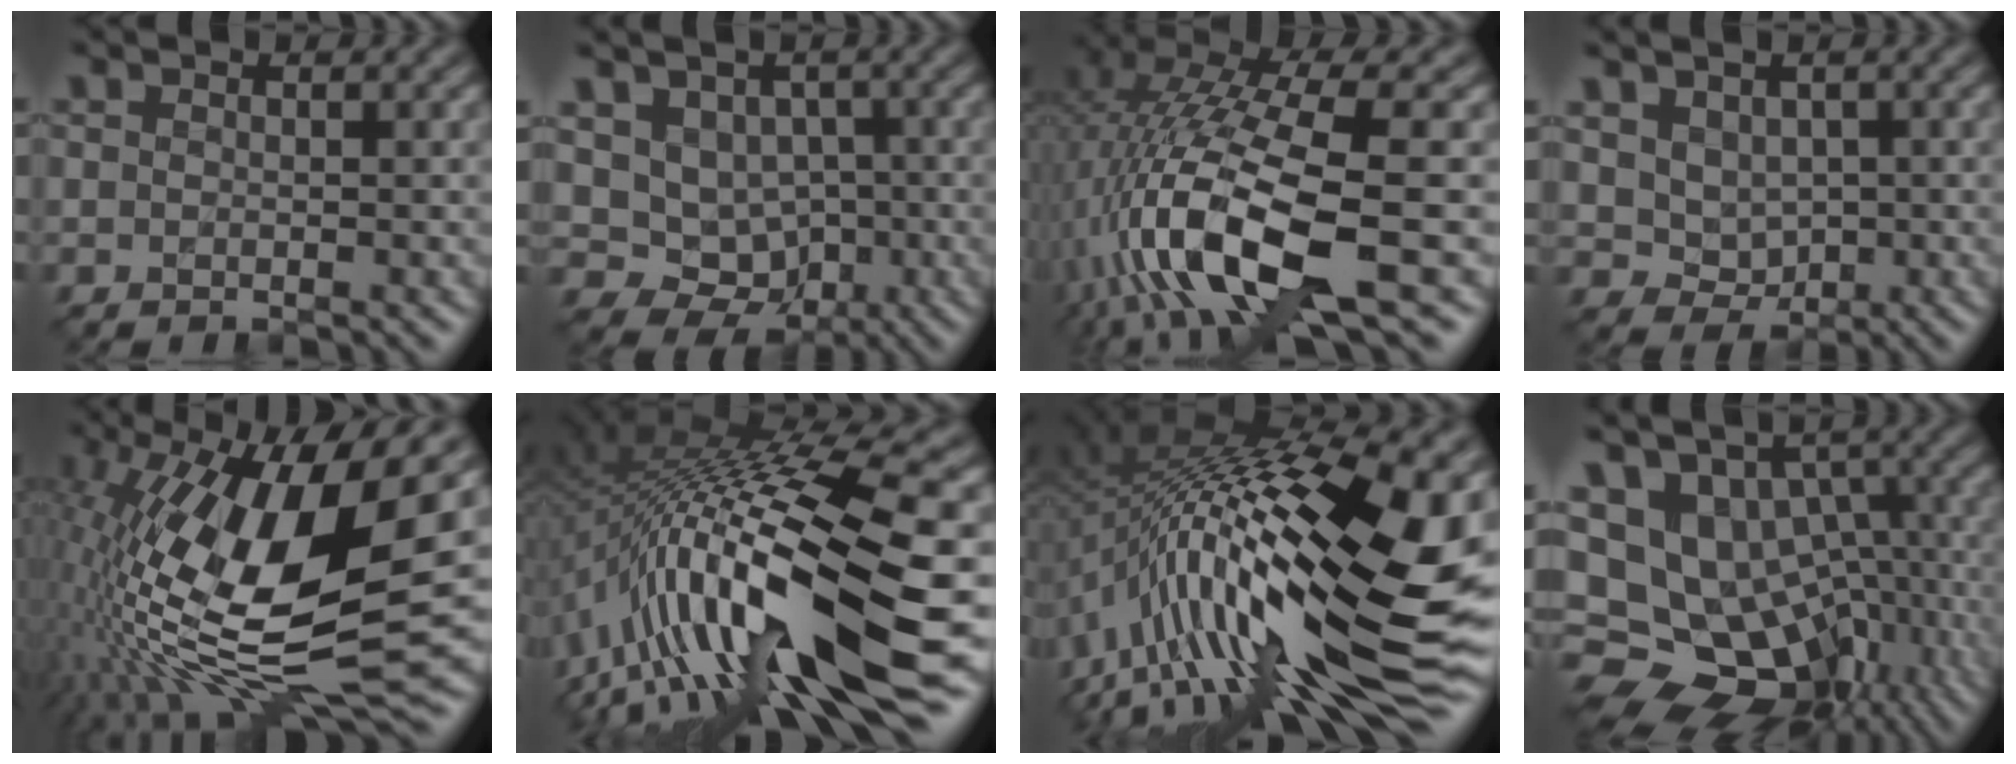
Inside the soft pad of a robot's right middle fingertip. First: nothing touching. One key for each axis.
{"total": 8.2, "fx": -0.3, "fy": 7.3, "fz": 3.7, "tx": -0.063, "ty": 0.007, "tz": -0.016}
{"total": 13.5, "fx": -3.5, "fy": 4.2, "fz": 12.4, "tx": -0.243, "ty": 0.000, "tz": -0.057}
{"total": 4.2, "fx": 1.0, "fy": 3.5, "fz": 2.1, "tx": -0.036, "ty": -0.001, "tz": 0.027}
{"total": 16.6, "fx": 1.3, "fy": 6.2, "fz": 15.3, "tx": -0.297, "ty": -0.006, "tz": 0.020}
{"total": 17.4, "fx": -3.1, "fy": 4.7, "fz": 16.5, "tx": -0.304, "ty": 0.022, "tz": -0.060}
{"total": 19.7, "fx": -2.3, "fy": 7.6, "fz": 18.0, "tx": -0.323, "ty": 0.021, "tz": -0.054}
{"total": 16.5, "fx": -3.7, "fy": 12.3, "fz": 10.3, "tx": -0.190, "ty": 0.006, "tz": -0.021}